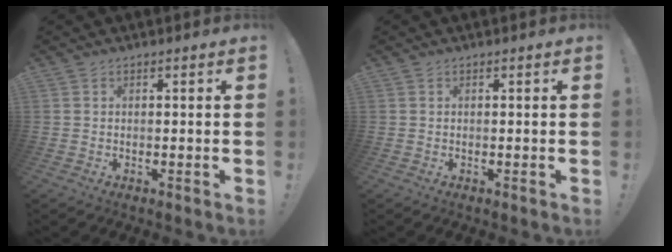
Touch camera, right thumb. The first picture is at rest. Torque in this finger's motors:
{"motor_torque": [-0.06, -0.03, 0.02, -0.16, 0.00]}